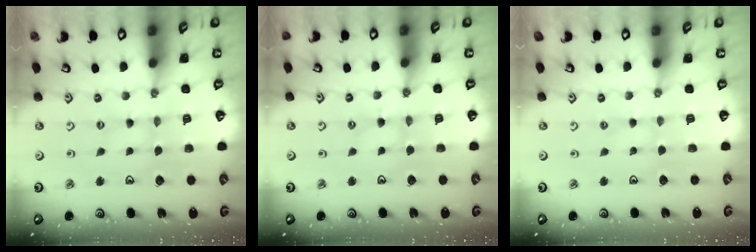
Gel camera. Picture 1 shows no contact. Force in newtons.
{"total": 2.5, "press": 2.5, "slide": 0.2}
{"total": 0.0}